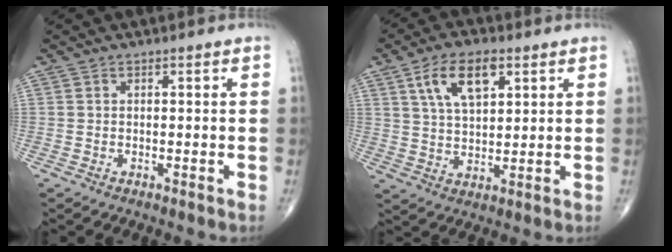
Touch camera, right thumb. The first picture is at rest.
{"total": 10.1, "force": [4.5, 4.9, 7.5], "torque": [-0.125, -0.012, 0.085]}